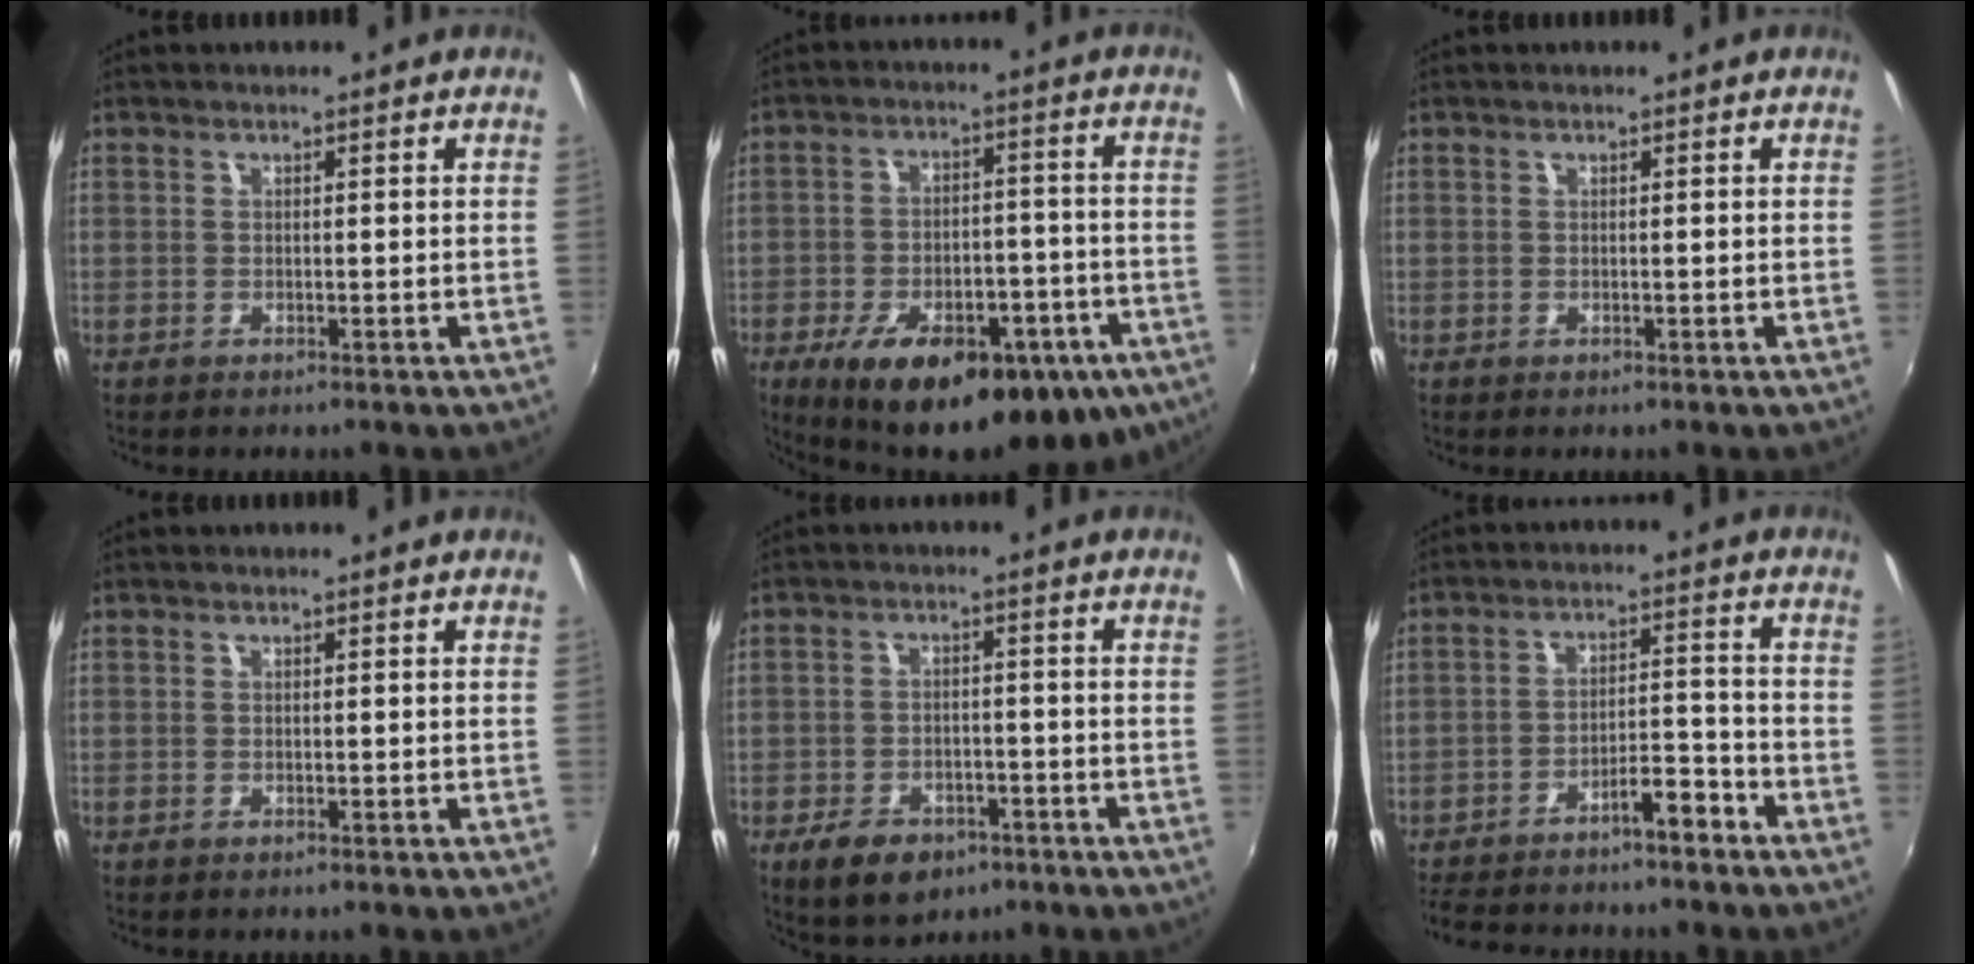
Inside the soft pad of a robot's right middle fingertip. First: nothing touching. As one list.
[{"total": 24.1, "force": [-13.8, 10.6, 16.7], "torque": [-0.279, -0.028, -0.178]}, {"total": 0.0}, {"total": 0.0}, {"total": 8.9, "force": [-5.5, 5.1, 4.7], "torque": [-0.111, -0.008, -0.080]}, {"total": 9.5, "force": [-8.1, 1.9, 4.5], "torque": [-0.086, 0.027, -0.130]}]